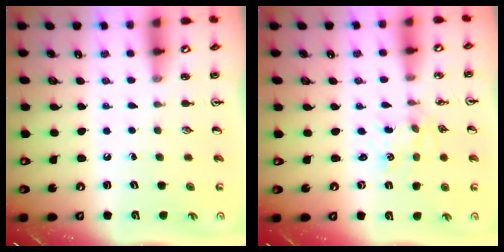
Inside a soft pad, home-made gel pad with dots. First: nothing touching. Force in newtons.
{"total": 1.0, "press": 0.9, "slide": 0.2}